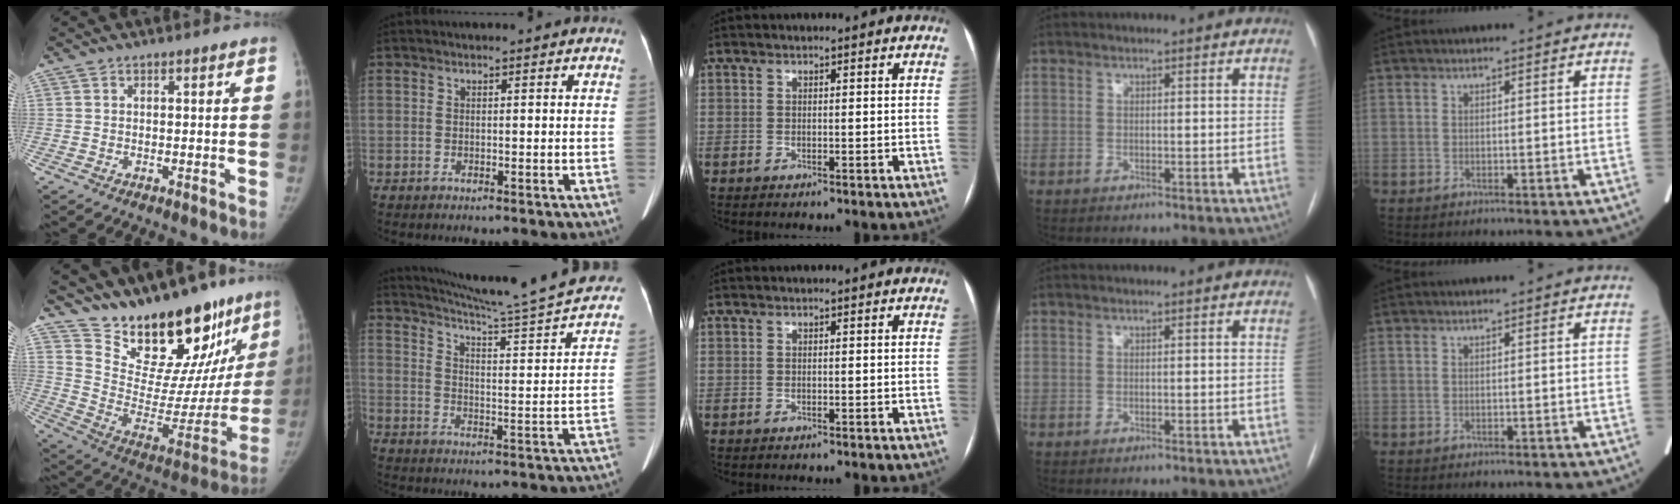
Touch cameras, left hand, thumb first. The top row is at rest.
{"thumb": {"total": 27.7, "force": [22.2, 10.2, 13.0], "torque": [-0.153, -0.132, 0.328]}, "index": {"total": 24.4, "force": [22.6, -0.4, 9.3], "torque": [-0.143, -0.085, 0.287]}}